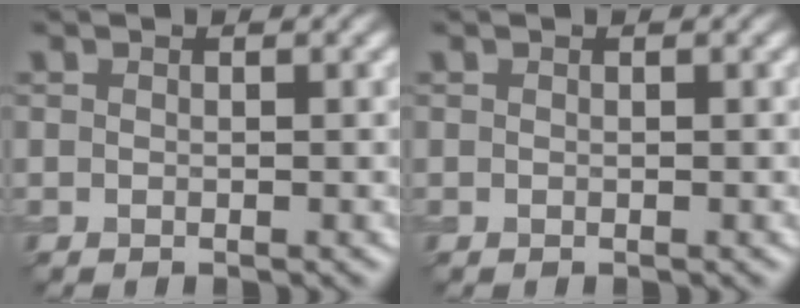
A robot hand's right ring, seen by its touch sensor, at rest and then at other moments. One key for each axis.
{"total": 0.0}